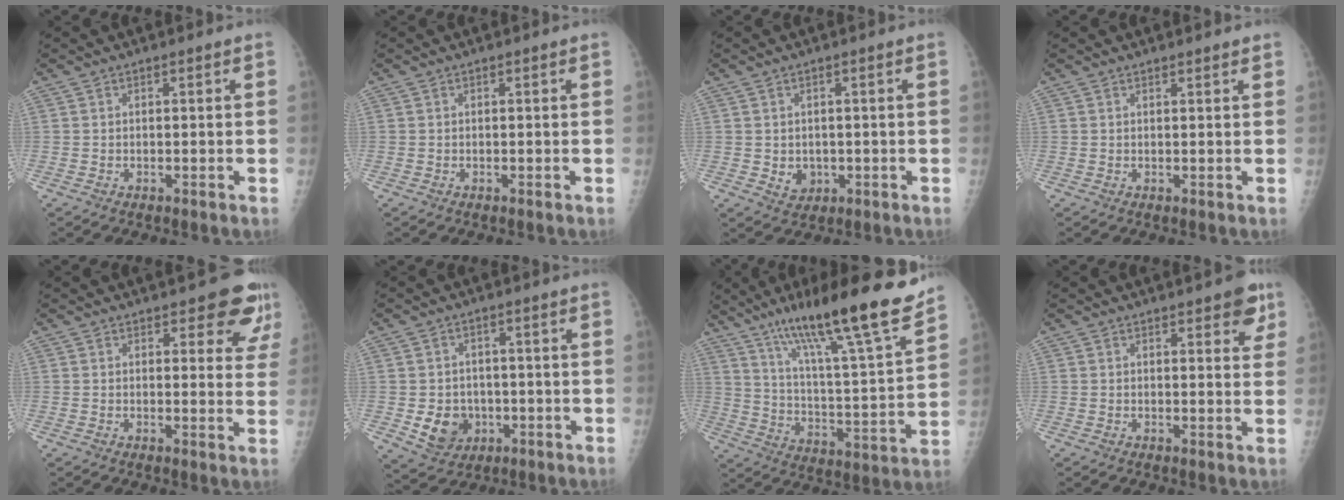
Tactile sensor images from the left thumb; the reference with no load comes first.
{"total": 0.0}
{"total": 3.2, "force": [-0.3, 2.8, 1.6], "torque": [-0.013, -0.002, 0.007]}
{"total": 1.1, "force": [1.1, 0.2, 0.3], "torque": [-0.001, -0.003, 0.015]}
{"total": 7.5, "force": [5.2, 3.2, 4.3], "torque": [-0.014, -0.026, 0.051]}
{"total": 7.2, "force": [-1.6, 6.2, 3.3], "torque": [-0.029, 0.004, -0.015]}
{"total": 23.3, "force": [17.0, 2.2, 15.7], "torque": [-0.230, -0.073, 0.278]}
{"total": 3.1, "force": [1.8, 1.1, 2.2], "torque": [-0.016, -0.006, 0.018]}